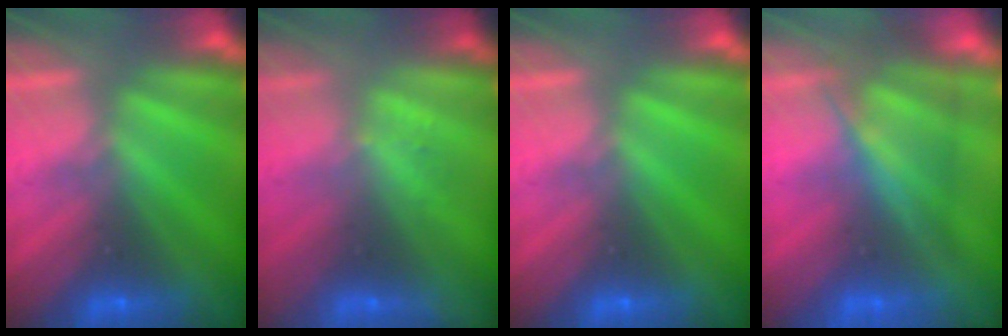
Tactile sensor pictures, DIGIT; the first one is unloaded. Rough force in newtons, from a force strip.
{"total": 1.3}
{"total": 0.0}
{"total": 4.7}